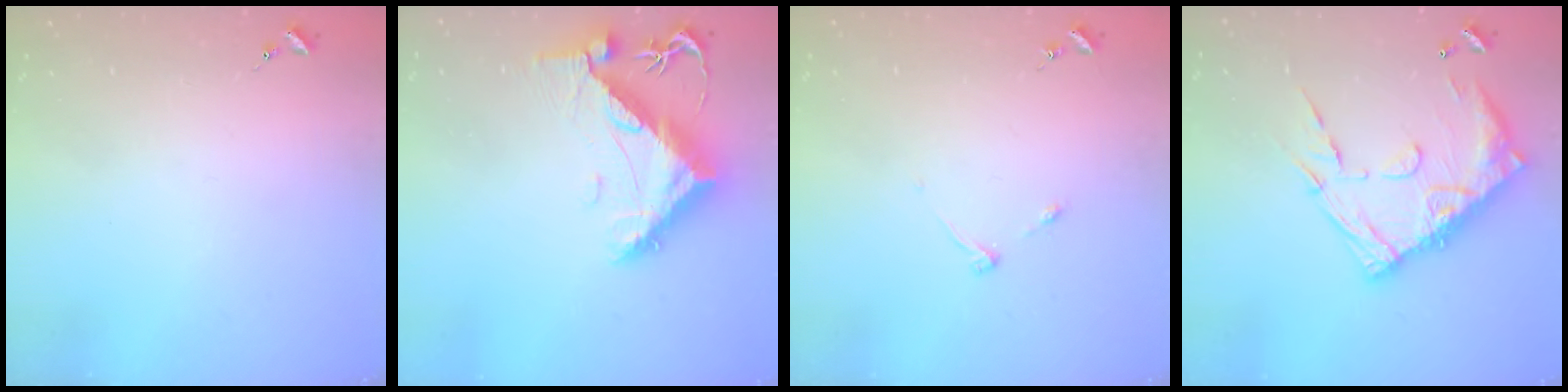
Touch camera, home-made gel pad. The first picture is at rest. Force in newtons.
{"total": 11.0, "press": 10.9, "slide": 1.0}
{"total": 3.9, "press": 3.8, "slide": 0.6}
{"total": 19.1, "press": 19.0, "slide": 1.7}